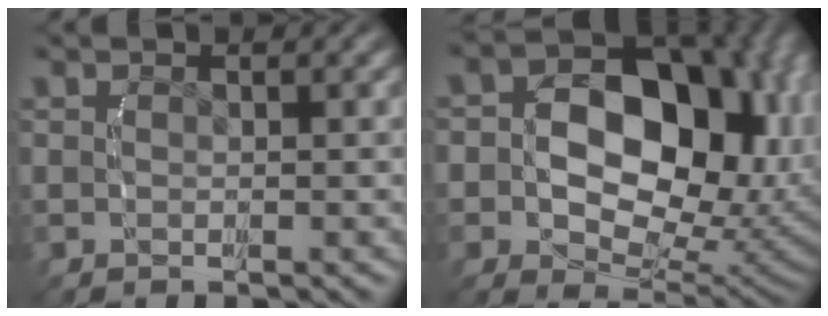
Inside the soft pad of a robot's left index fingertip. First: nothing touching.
{"total": 15.7, "force": [1.9, 11.1, 10.8], "torque": [-0.141, -0.016, 0.028]}